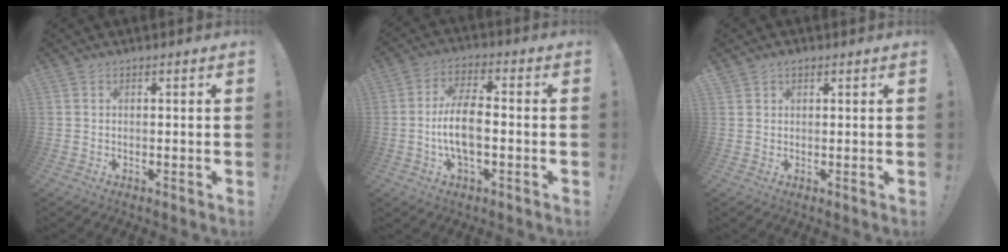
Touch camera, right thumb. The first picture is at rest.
{"total": 10.3, "force": [-2.4, 4.5, 9.0], "torque": [-0.184, 0.009, -0.042]}
{"total": 1.5, "force": [1.0, 1.0, 0.3], "torque": [-0.003, -0.002, 0.020]}